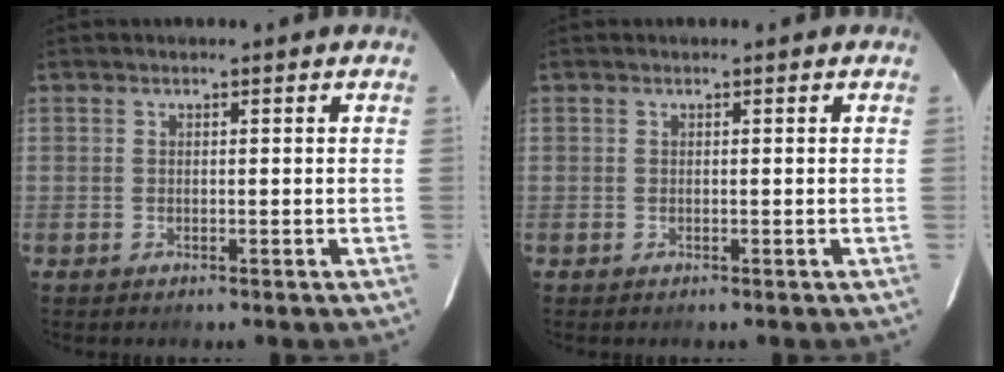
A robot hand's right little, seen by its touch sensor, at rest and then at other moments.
{"total": 0.0}